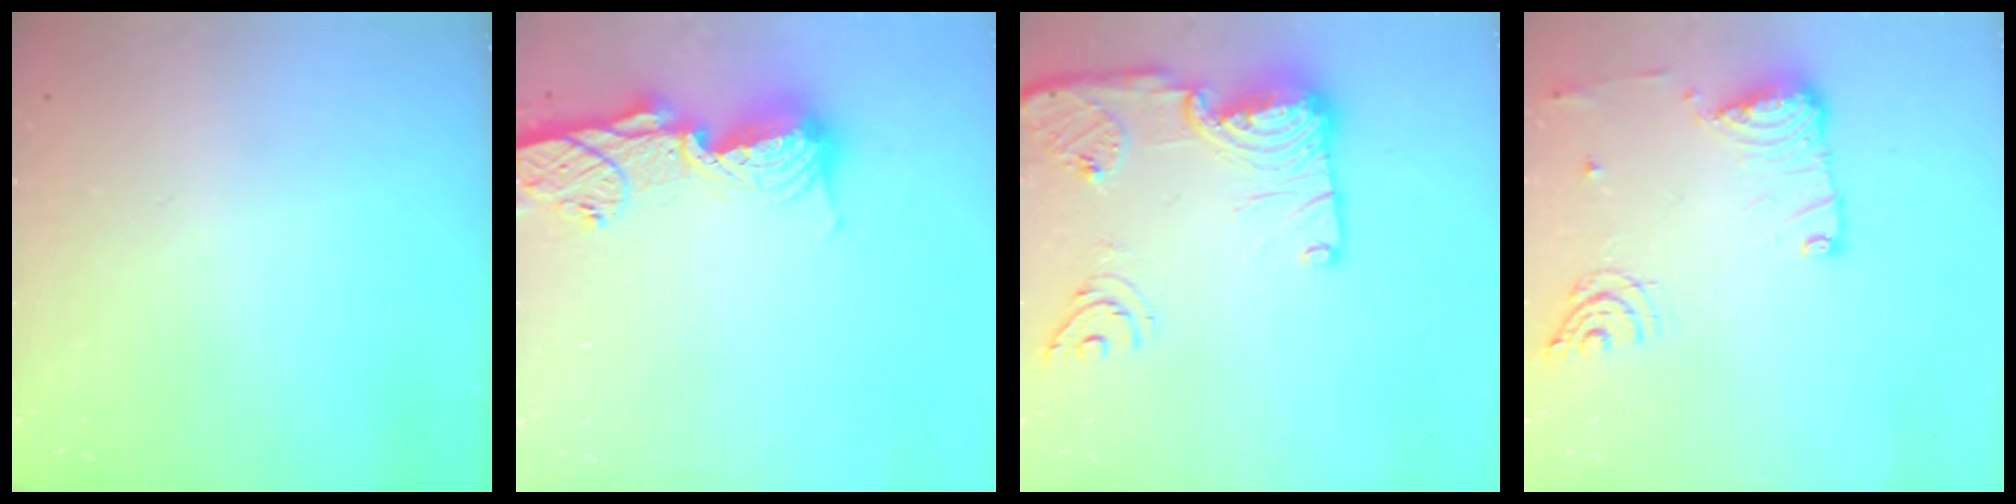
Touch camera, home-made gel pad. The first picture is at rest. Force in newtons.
{"total": 12.9, "press": 12.9, "slide": 1.2}
{"total": 18.1, "press": 18.0, "slide": 2.0}
{"total": 13.4, "press": 13.4, "slide": 0.6}